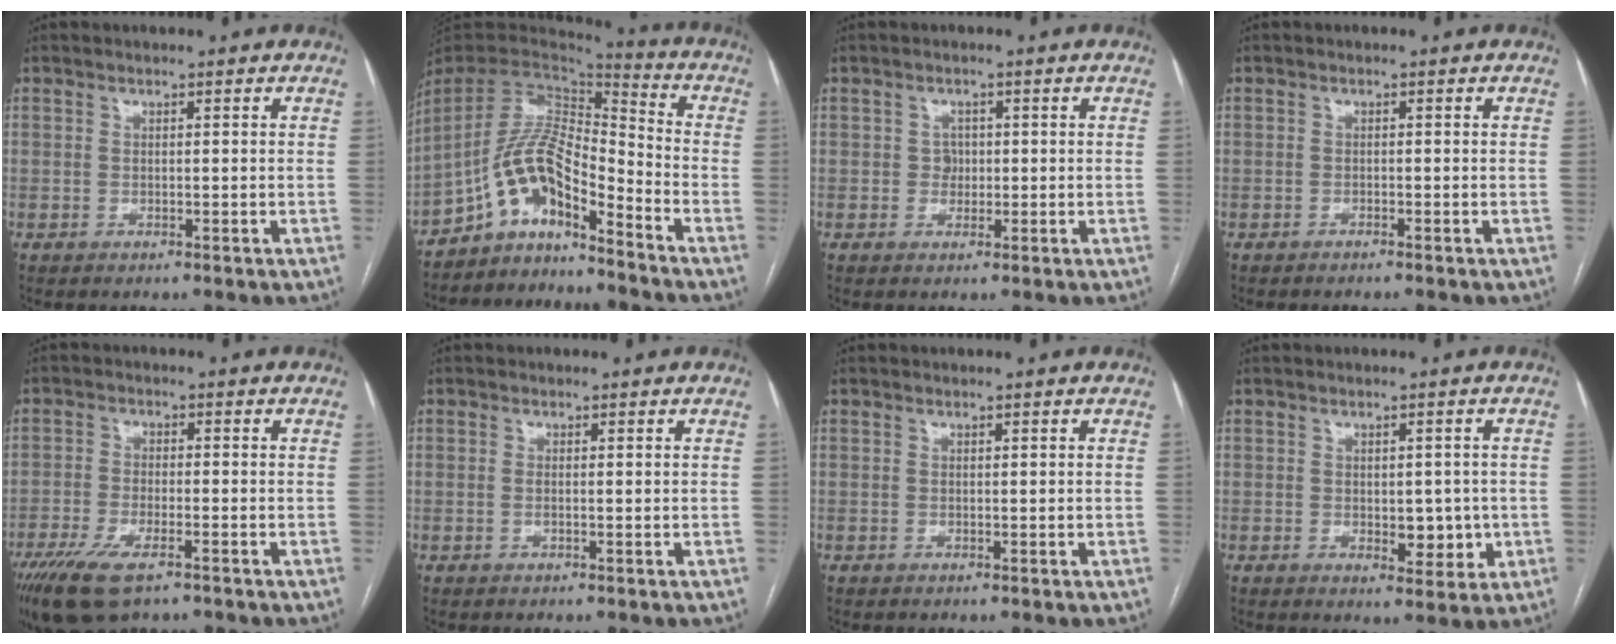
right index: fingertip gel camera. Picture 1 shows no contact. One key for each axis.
{"total": 11.3, "fx": -8.5, "fy": 2.5, "fz": 7.0, "tx": -0.133, "ty": 0.029, "tz": -0.157}
{"total": 1.8, "fx": 0.0, "fy": 1.7, "fz": 0.8, "tx": -0.009, "ty": 0.005, "tz": -0.001}
{"total": 0.7, "fx": -0.7, "fy": -0.1, "fz": 0.2, "tx": -0.005, "ty": -0.001, "tz": -0.012}
{"total": 9.3, "fx": -6.1, "fy": 2.8, "fz": 6.4, "tx": -0.121, "ty": -0.019, "tz": -0.106}
{"total": 0.7, "fx": 0.0, "fy": 0.1, "fz": 0.7, "tx": -0.018, "ty": -0.001, "tz": 0.000}
{"total": 0.0}
{"total": 5.0, "fx": -0.7, "fy": 2.7, "fz": 4.1, "tx": -0.045, "ty": -0.001, "tz": 0.001}